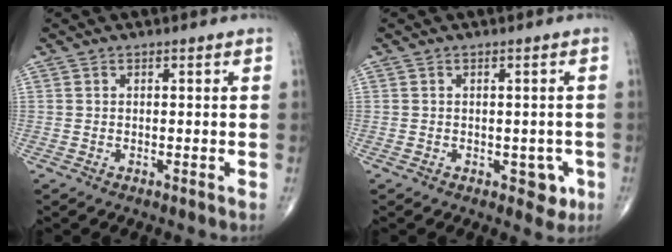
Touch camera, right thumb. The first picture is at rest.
{"total": 3.3, "force": [-1.1, 2.3, 2.1], "torque": [0.003, 0.005, -0.010]}